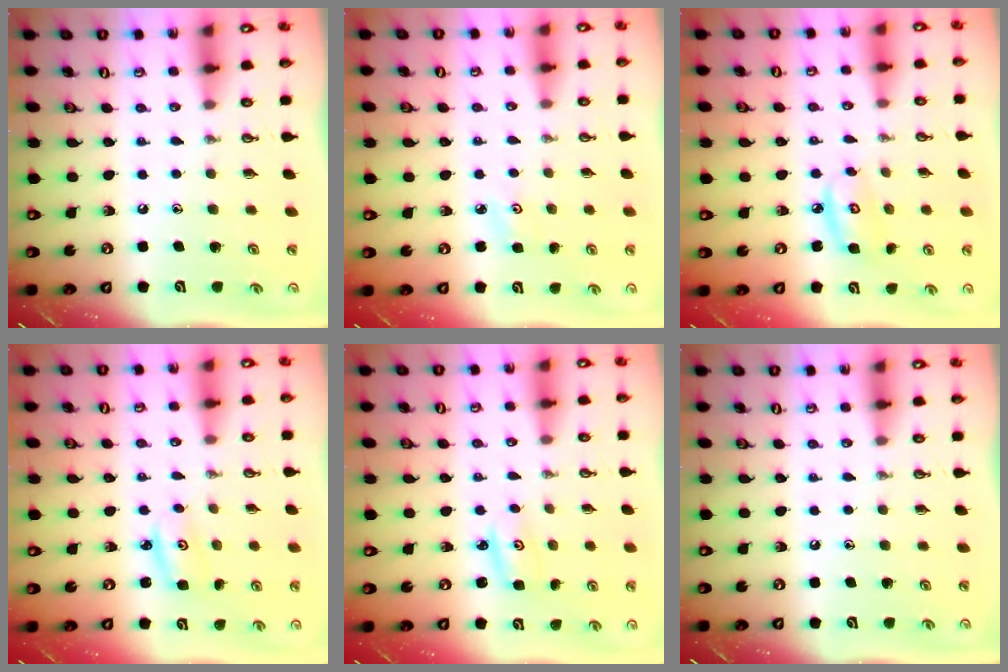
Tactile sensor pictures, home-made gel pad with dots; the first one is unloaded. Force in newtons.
{"total": 2.8, "press": 2.8, "slide": 0.4}
{"total": 5.3, "press": 5.3, "slide": 0.3}
{"total": 2.9, "press": 2.9, "slide": 0.3}
{"total": 2.6, "press": 2.6, "slide": 0.2}
{"total": 0.0}